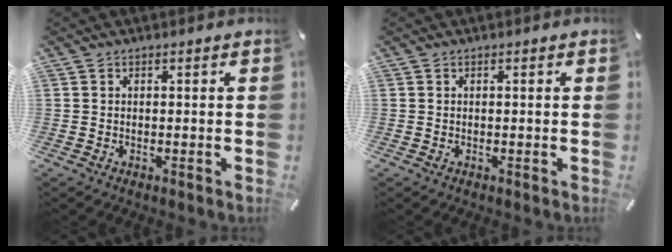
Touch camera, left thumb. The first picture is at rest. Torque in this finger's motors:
{"motor_torque": [-0.01, -0.01, -0.05, -0.03, 0.00]}